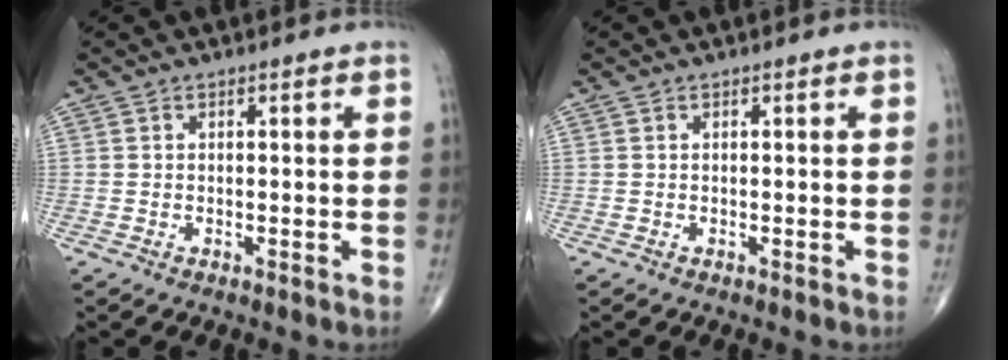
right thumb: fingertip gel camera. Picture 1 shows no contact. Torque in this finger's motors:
{"motor_torque": [-0.07, 0.02, 0.00, -0.09, 0.00]}